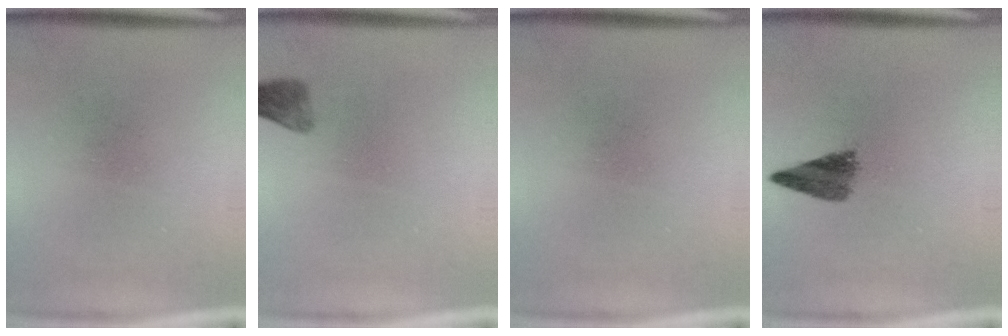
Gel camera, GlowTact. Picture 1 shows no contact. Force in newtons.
{"total": 2.1}
{"total": 0.0}
{"total": 3.9}